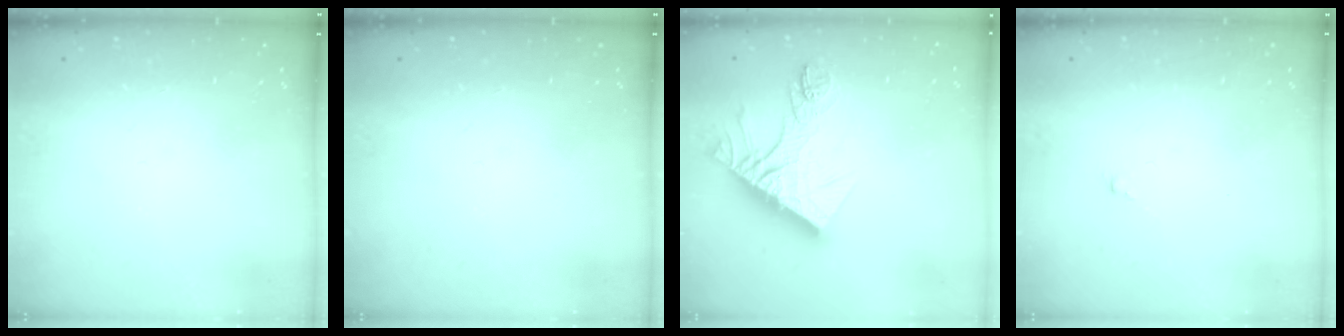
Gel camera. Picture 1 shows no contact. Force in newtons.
{"total": 0.0}
{"total": 16.4, "press": 16.3, "slide": 1.5}
{"total": 0.5, "press": 0.4, "slide": 0.4}